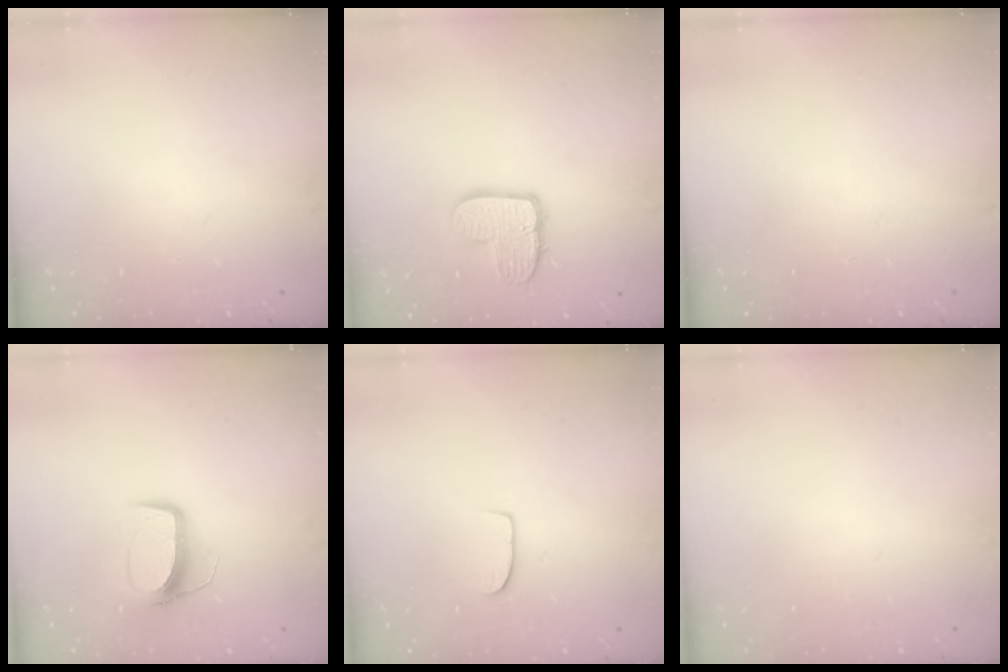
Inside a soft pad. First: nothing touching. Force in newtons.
{"total": 10.9, "press": 10.8, "slide": 0.7}
{"total": 0.0}
{"total": 9.9, "press": 9.9, "slide": 0.4}
{"total": 6.5, "press": 6.5, "slide": 0.5}
{"total": 0.0}